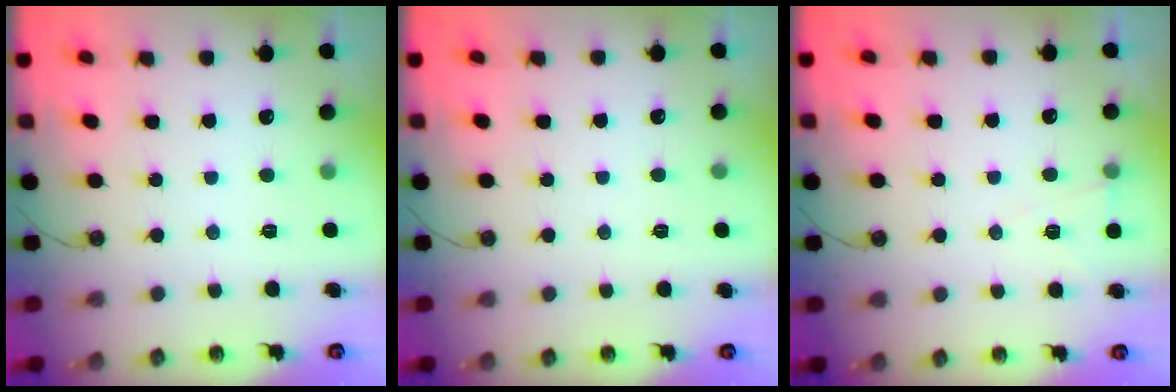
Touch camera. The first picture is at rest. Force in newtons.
{"total": 4.1, "press": 0.3, "slide": 4.1}
{"total": 5.0, "press": 2.7, "slide": 4.2}